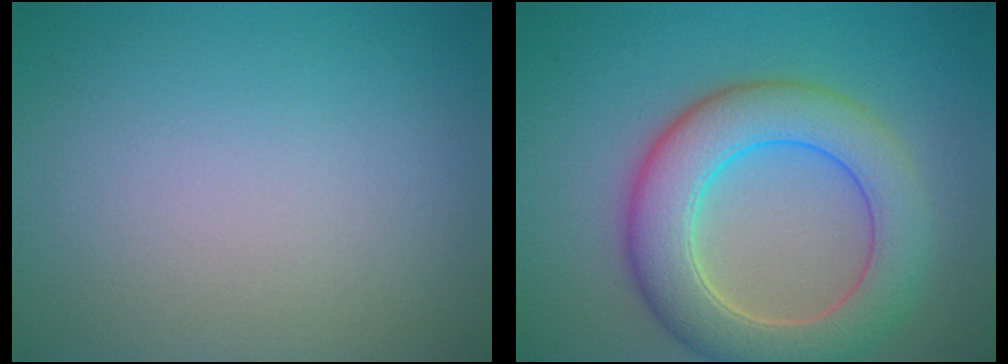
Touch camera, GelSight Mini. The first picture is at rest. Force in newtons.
{"total": 7.6, "press": 7.6, "slide": 0.3}